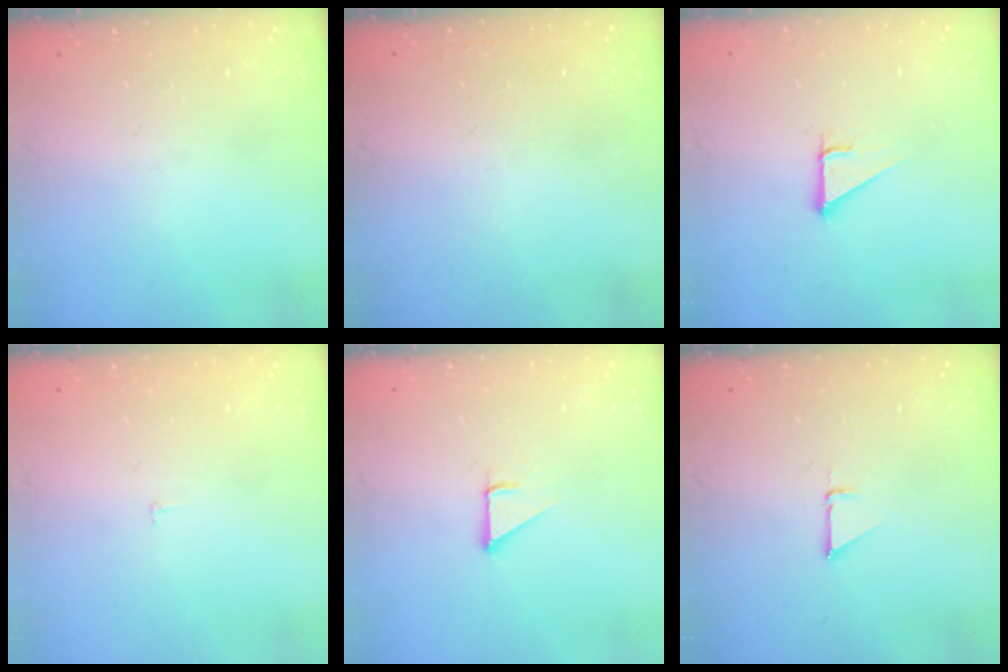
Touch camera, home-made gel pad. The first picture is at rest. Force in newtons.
{"total": 1.8, "press": 1.7, "slide": 0.4}
{"total": 2.9, "press": 2.9, "slide": 0.1}
{"total": 2.3, "press": 2.3, "slide": 0.2}
{"total": 1.6, "press": 1.6, "slide": 0.2}
{"total": 2.5, "press": 2.5, "slide": 0.1}